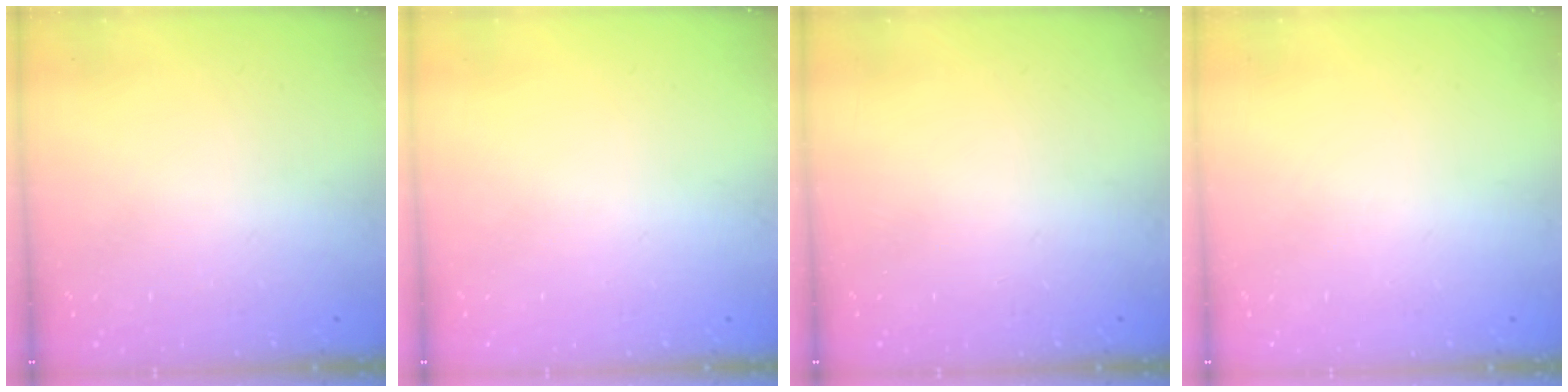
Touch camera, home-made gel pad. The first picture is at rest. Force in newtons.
{"total": 0.0}
{"total": 0.0}
{"total": 0.0}